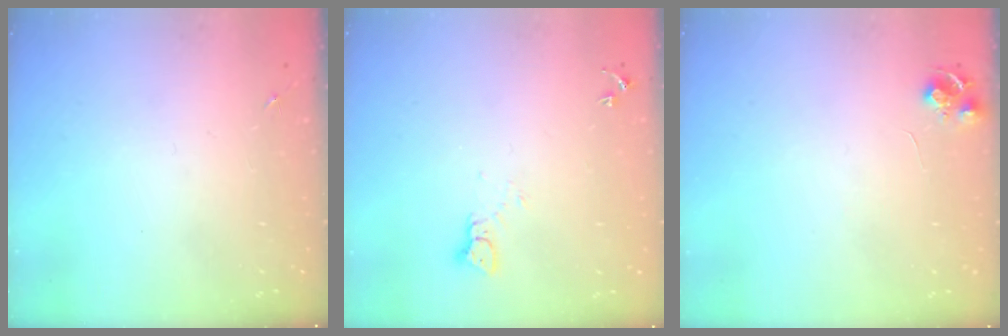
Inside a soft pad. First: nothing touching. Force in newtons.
{"total": 3.3, "press": 3.3, "slide": 0.3}
{"total": 6.8, "press": 6.7, "slide": 0.9}